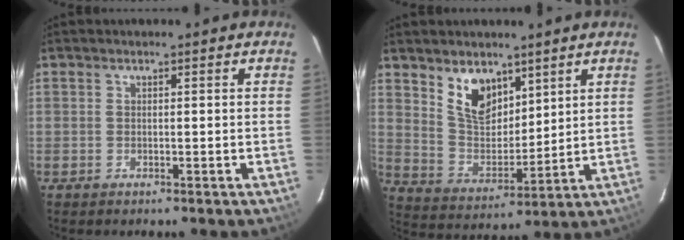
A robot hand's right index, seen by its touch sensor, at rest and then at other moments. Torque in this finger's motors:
{"motor_torque": [0.95, 0.89, 0.24, 0.06]}